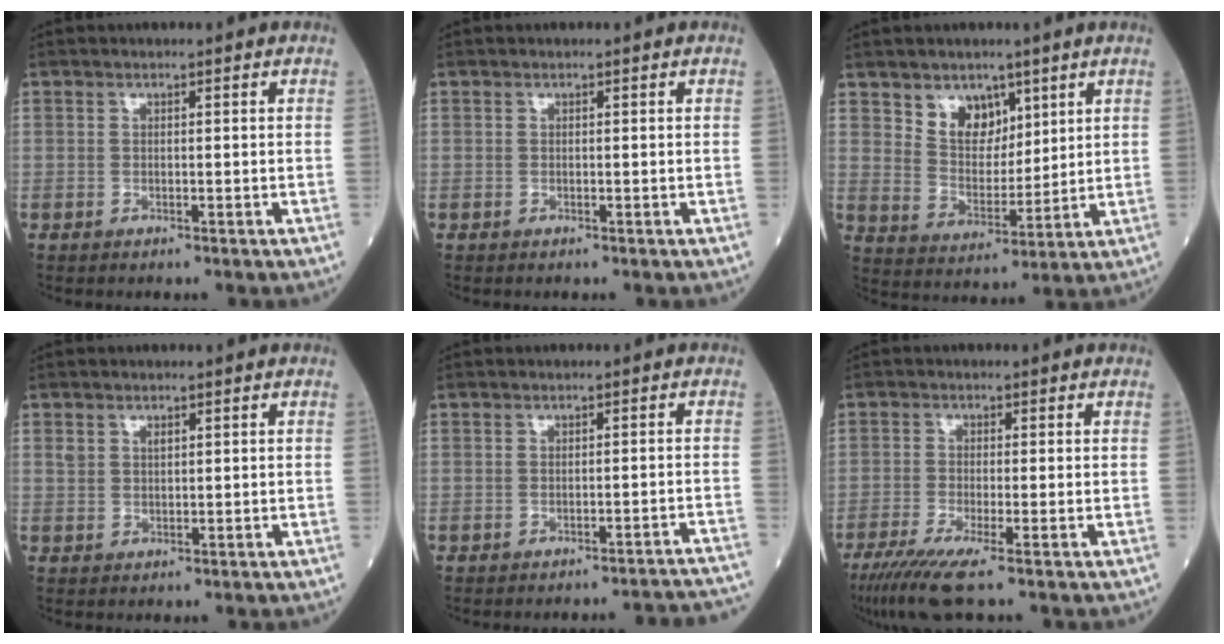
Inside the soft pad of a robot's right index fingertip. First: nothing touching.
{"total": 0.0}
{"total": 7.0, "force": [4.4, 4.6, 3.0], "torque": [-0.052, -0.001, 0.088]}
{"total": 1.8, "force": [1.0, 1.2, 1.0], "torque": [-0.022, 0.007, 0.021]}
{"total": 9.3, "force": [-9.2, -0.6, 1.0], "torque": [0.010, -0.002, -0.098]}
{"total": 6.7, "force": [-4.3, 0.1, 5.1], "torque": [-0.092, -0.020, -0.080]}